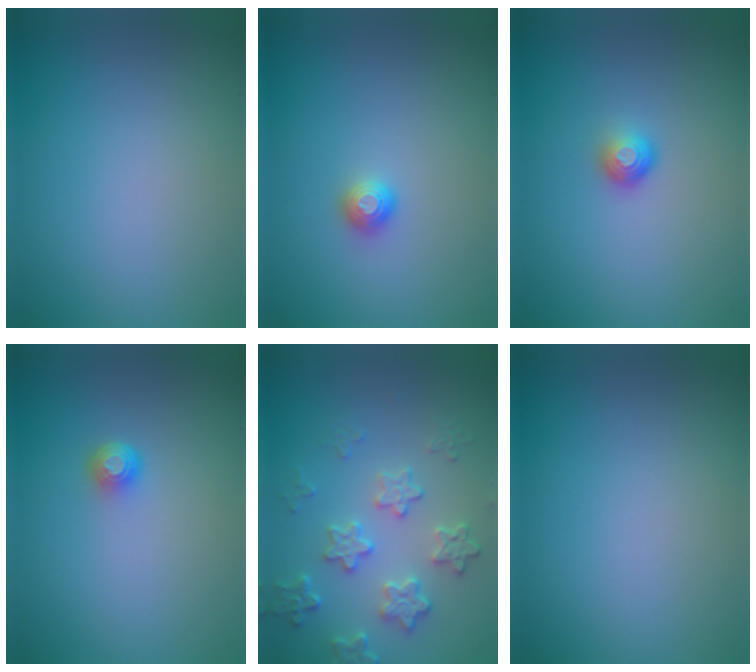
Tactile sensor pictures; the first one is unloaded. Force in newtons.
{"total": 1.1, "press": 1.1, "slide": 0.1}
{"total": 1.7, "press": 1.1, "slide": 1.3}
{"total": 1.5, "press": 1.1, "slide": 1.0}
{"total": 4.0, "press": 3.5, "slide": 1.9}
{"total": 0.0}